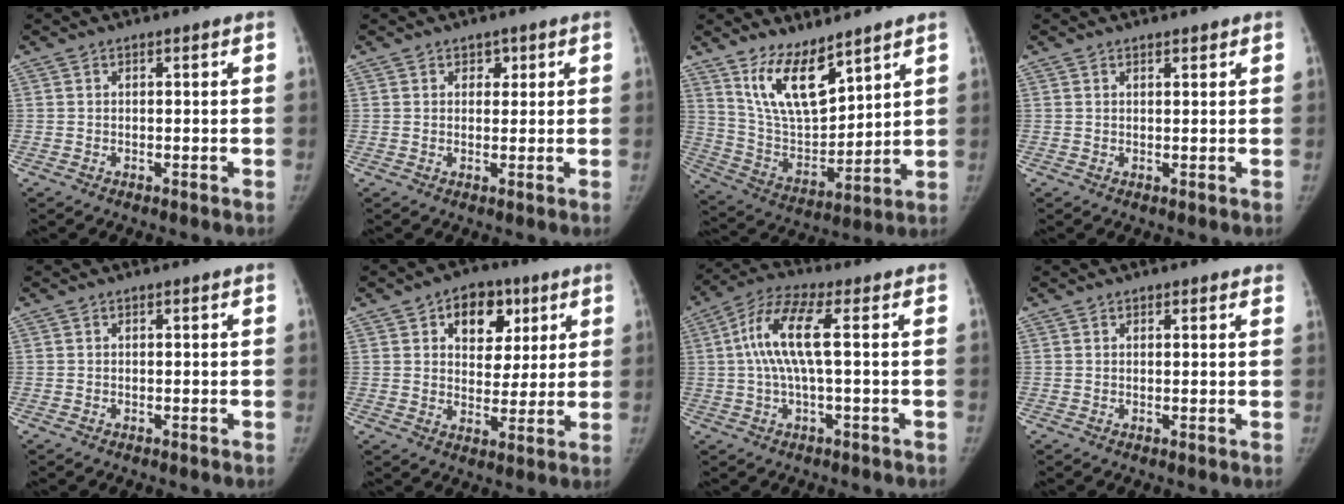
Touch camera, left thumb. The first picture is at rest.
{"total": 2.0, "force": [0.9, 1.6, 0.7], "torque": [0.011, -0.004, 0.009]}
{"total": 13.2, "force": [9.0, 5.3, 8.2], "torque": [-0.117, -0.066, 0.188]}
{"total": 0.9, "force": [0.7, 0.4, 0.3], "torque": [0.001, -0.005, 0.009]}
{"total": 0.0}
{"total": 11.1, "force": [4.8, 8.0, 6.0], "torque": [-0.037, -0.014, 0.068]}
{"total": 9.9, "force": [1.0, 2.2, 9.6], "torque": [-0.220, 0.028, 0.014]}
{"total": 1.4, "force": [1.0, 0.8, 0.4], "torque": [0.009, -0.004, 0.007]}